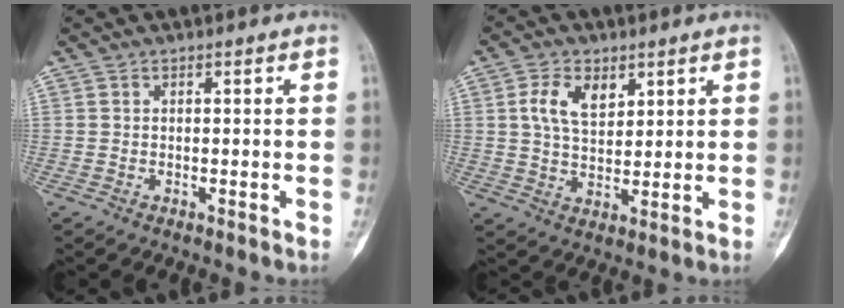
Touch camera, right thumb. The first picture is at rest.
{"total": 7.4, "force": [3.0, 4.5, 5.1], "torque": [-0.078, -0.012, 0.058]}